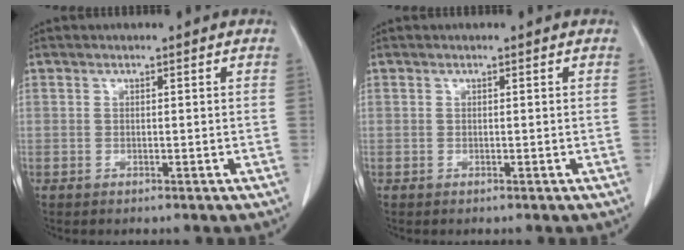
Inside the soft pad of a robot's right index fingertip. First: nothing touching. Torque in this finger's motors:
{"motor_torque": [0.00, 0.00, 0.02, 0.00]}